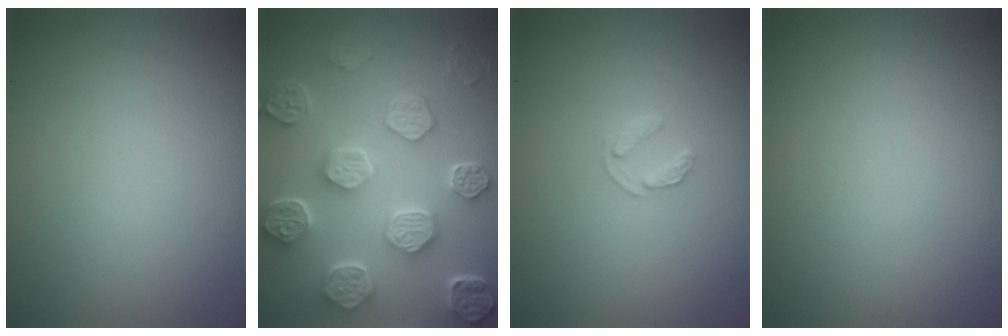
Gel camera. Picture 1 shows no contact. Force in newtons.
{"total": 8.3, "press": 6.4, "slide": 5.3}
{"total": 1.3, "press": 1.3, "slide": 0.2}
{"total": 0.0}